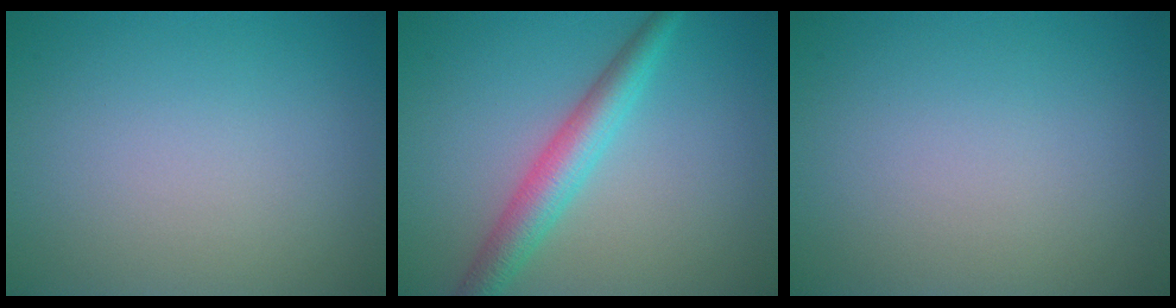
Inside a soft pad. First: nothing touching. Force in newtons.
{"total": 4.1, "press": 4.1, "slide": 0.1}
{"total": 0.0}